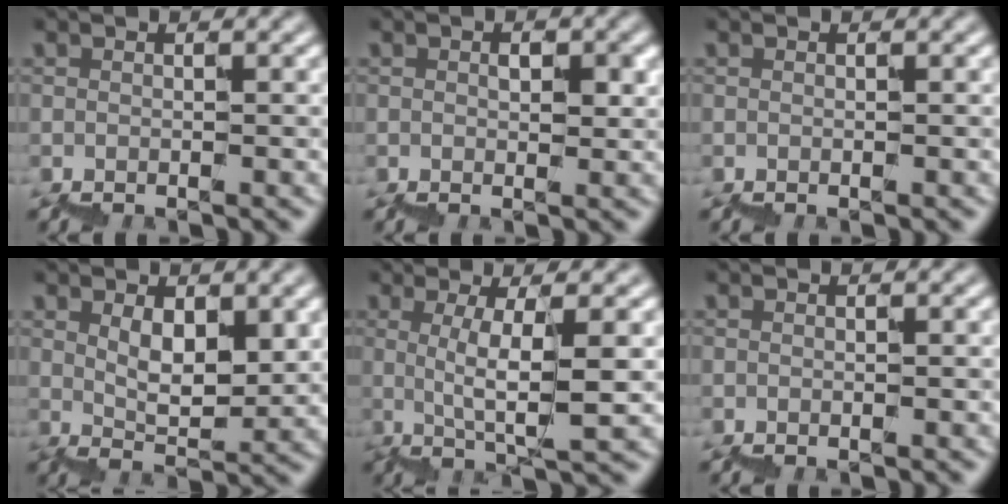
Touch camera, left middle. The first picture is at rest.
{"total": 1.3, "force": [0.5, 0.5, 1.1], "torque": [-0.020, 0.004, 0.009]}
{"total": 0.0}
{"total": 4.2, "force": [3.1, 1.4, 2.6], "torque": [-0.044, -0.001, 0.069]}
{"total": 3.4, "force": [1.5, 0.3, 3.1], "torque": [-0.056, 0.006, 0.032]}
{"total": 0.0}